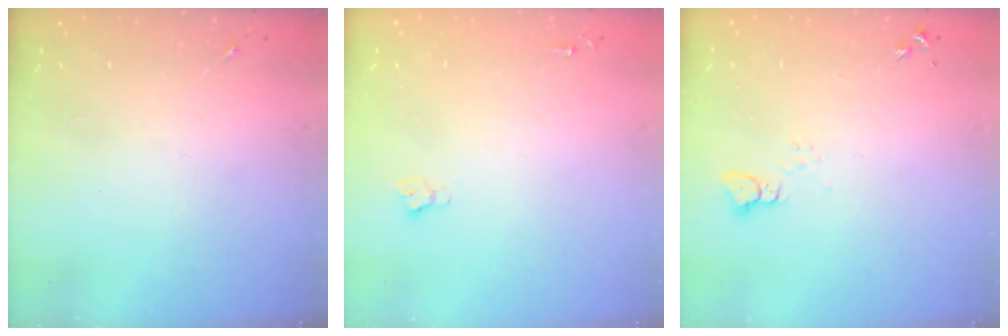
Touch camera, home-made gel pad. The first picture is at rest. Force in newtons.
{"total": 2.7, "press": 2.7, "slide": 0.0}
{"total": 2.2, "press": 2.2, "slide": 0.2}